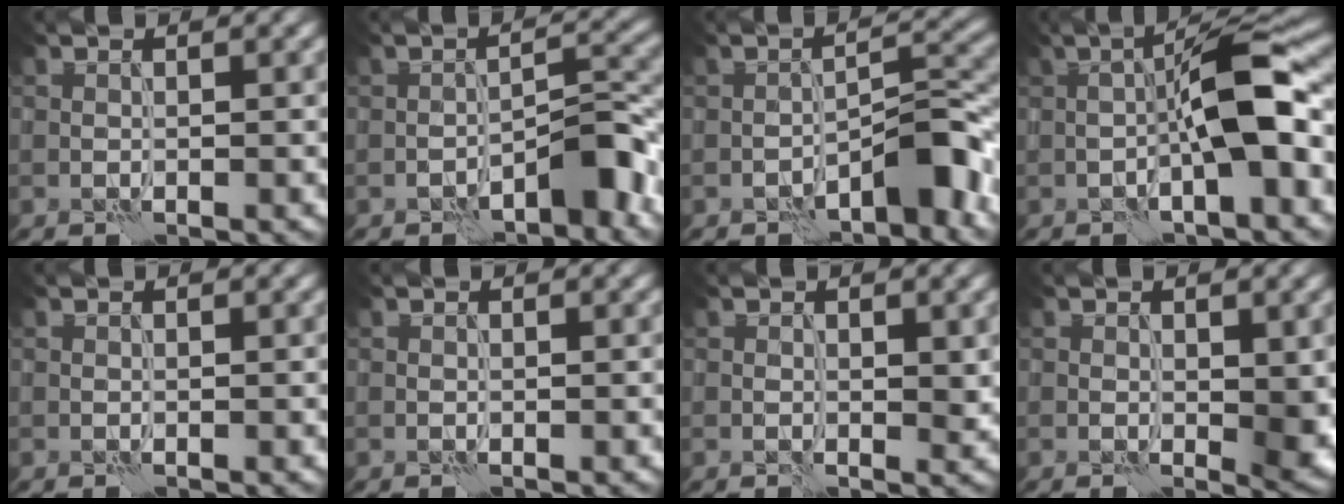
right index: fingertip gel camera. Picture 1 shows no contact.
{"total": 5.4, "force": [-3.5, 1.8, 3.6], "torque": [-0.044, 0.018, -0.056]}
{"total": 6.1, "force": [-4.0, 2.0, 4.2], "torque": [-0.051, 0.019, -0.065]}
{"total": 7.1, "force": [-1.2, 1.5, 6.8], "torque": [-0.107, 0.025, -0.022]}
{"total": 0.0}
{"total": 0.0}
{"total": 1.5, "force": [0.1, 1.0, 1.2], "torque": [-0.014, -0.004, 0.003]}
{"total": 2.4, "force": [0.0, 1.2, 2.1], "torque": [-0.028, -0.006, 0.004]}